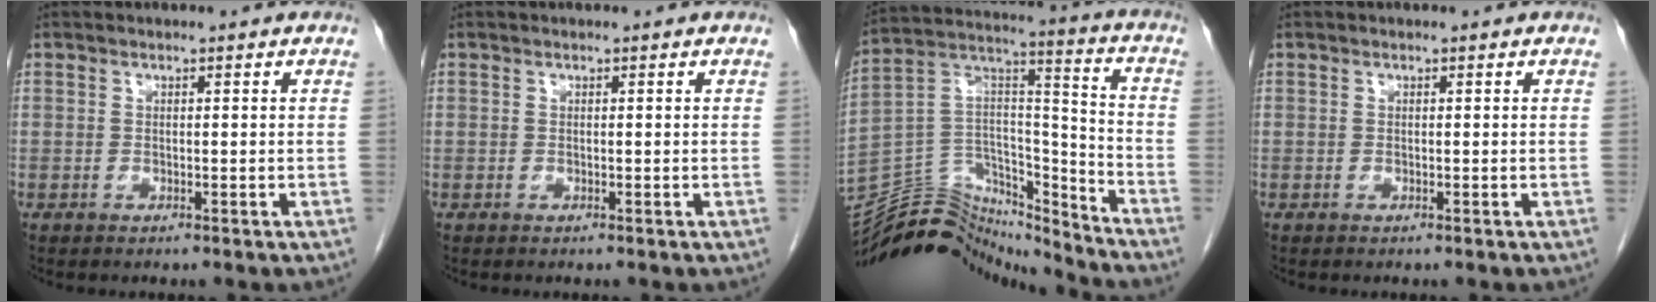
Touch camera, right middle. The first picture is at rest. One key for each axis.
{"total": 0.0}
{"total": 18.2, "fx": -17.6, "fy": 4.3, "fz": 2.3, "tx": -0.038, "ty": 0.075, "tz": -0.293}
{"total": 0.0}